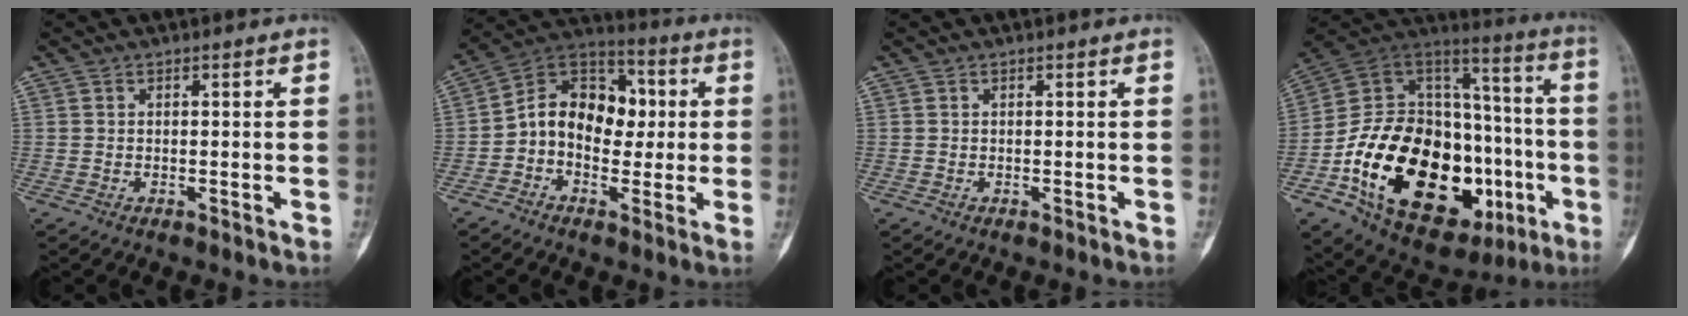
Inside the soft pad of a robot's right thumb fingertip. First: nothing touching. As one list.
[{"total": 14.3, "force": [0.2, 10.3, 9.9], "torque": [-0.120, 0.035, -0.008]}, {"total": 0.0}, {"total": 37.9, "force": [-11.2, 21.3, 29.2], "torque": [-0.501, 0.034, -0.169]}]